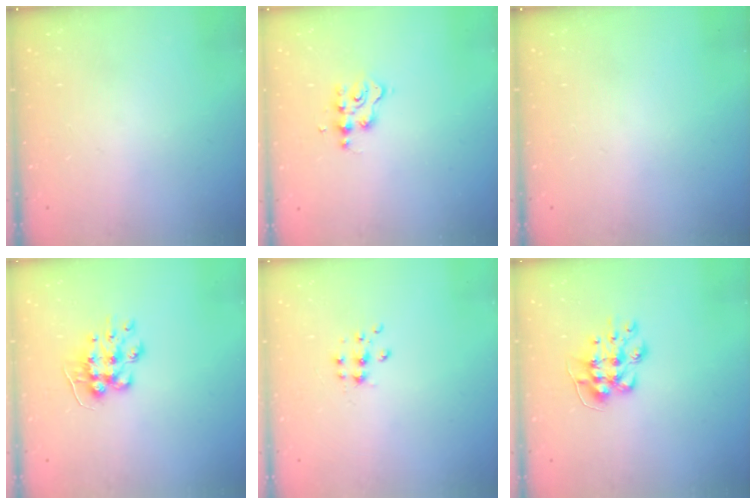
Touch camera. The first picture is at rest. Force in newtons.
{"total": 2.7, "press": 2.7, "slide": 0.4}
{"total": 0.0}
{"total": 9.1, "press": 9.1, "slide": 0.2}
{"total": 7.1, "press": 7.1, "slide": 0.6}
{"total": 9.2, "press": 9.2, "slide": 0.2}